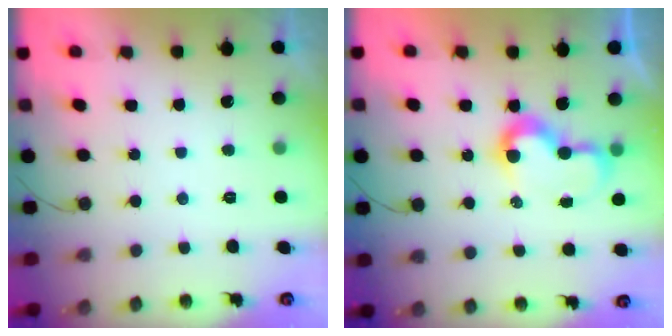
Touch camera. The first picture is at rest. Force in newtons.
{"total": 8.1, "press": 8.1, "slide": 0.1}